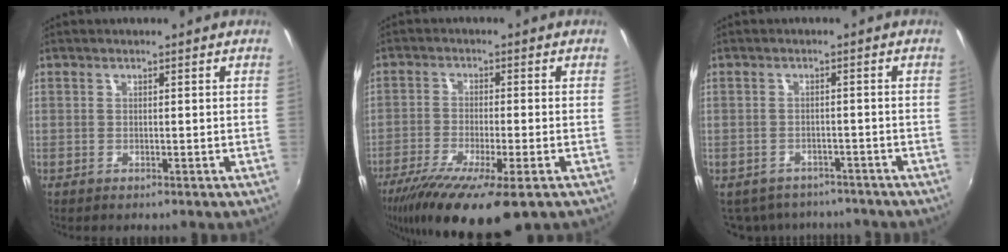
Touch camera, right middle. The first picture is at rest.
{"total": 14.5, "force": [-9.3, 2.6, 10.8], "torque": [-0.212, -0.056, -0.157]}
{"total": 9.2, "force": [-7.8, 4.2, 2.5], "torque": [-0.065, -0.010, -0.106]}